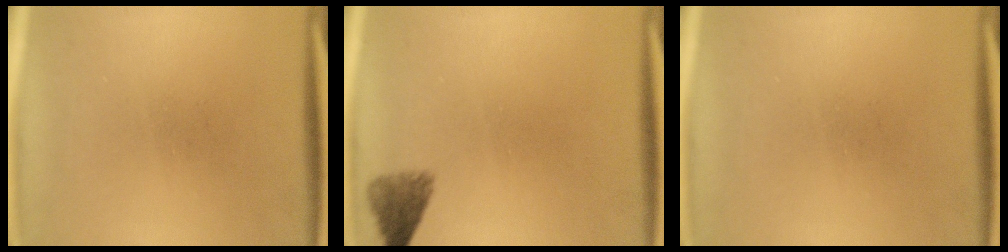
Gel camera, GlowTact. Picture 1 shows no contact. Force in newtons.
{"total": 3.0}
{"total": 0.0}